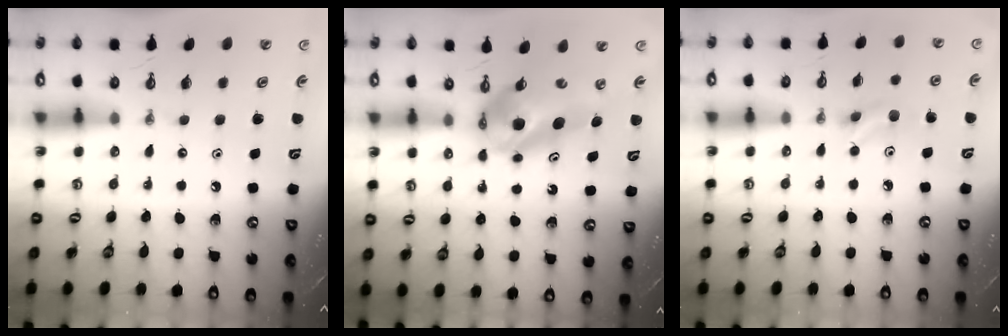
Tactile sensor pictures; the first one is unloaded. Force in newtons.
{"total": 9.6, "press": 9.5, "slide": 0.9}
{"total": 5.4, "press": 5.3, "slide": 0.9}